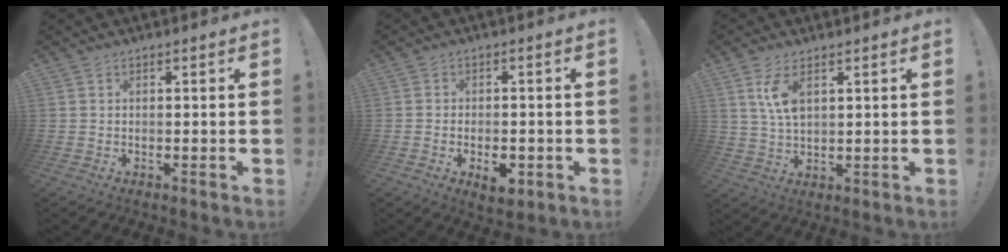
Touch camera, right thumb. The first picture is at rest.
{"total": 5.9, "force": [-2.5, 3.0, 4.4], "torque": [-0.056, 0.009, -0.038]}
{"total": 7.2, "force": [3.1, 3.0, 5.7], "torque": [-0.114, -0.008, 0.053]}